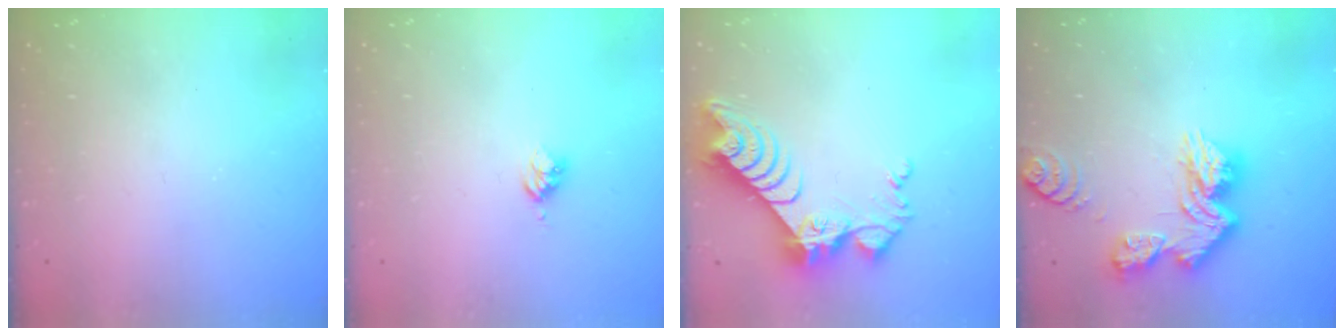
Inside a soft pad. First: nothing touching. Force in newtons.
{"total": 3.0, "press": 2.9, "slide": 0.4}
{"total": 11.3, "press": 11.2, "slide": 0.8}
{"total": 13.2, "press": 13.2, "slide": 1.2}